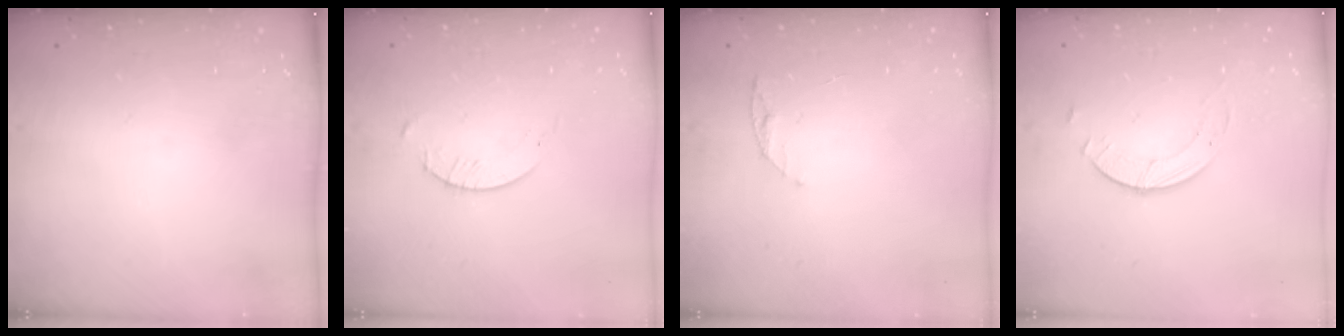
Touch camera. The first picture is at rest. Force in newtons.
{"total": 2.1, "press": 2.1, "slide": 0.3}
{"total": 4.5, "press": 4.4, "slide": 0.5}
{"total": 1.8, "press": 1.8, "slide": 0.2}